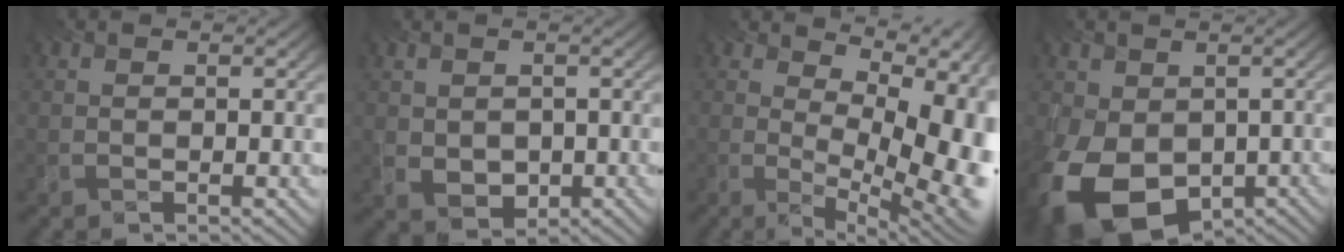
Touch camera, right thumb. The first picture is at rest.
{"total": 3.2, "force": [-0.6, 2.5, 1.9], "torque": [-0.058, -0.013, 0.000]}
{"total": 13.7, "force": [1.2, 6.4, 12.1], "torque": [-0.143, 0.029, 0.044]}
{"total": 13.3, "force": [-4.3, 9.3, 8.4], "torque": [-0.219, -0.052, -0.057]}